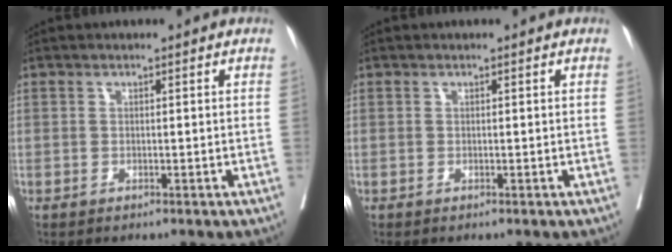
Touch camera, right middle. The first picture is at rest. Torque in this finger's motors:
{"motor_torque": [-0.02, 0.04, -0.02, 0.00]}